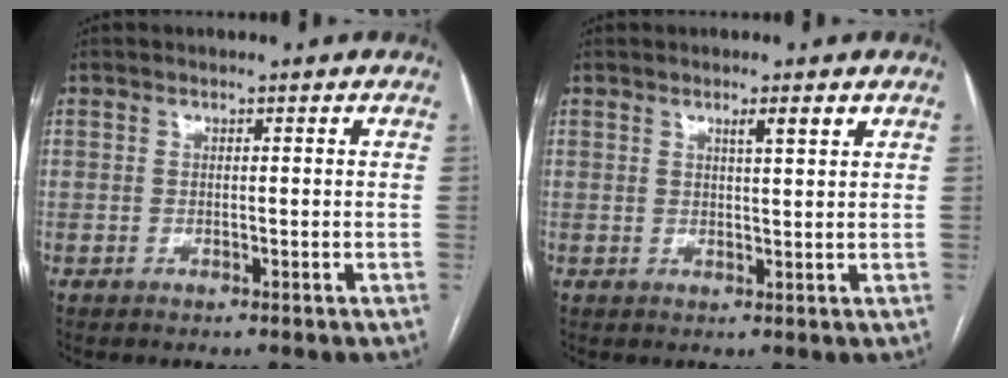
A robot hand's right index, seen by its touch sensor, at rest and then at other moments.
{"total": 2.3, "force": [1.5, 0.0, 1.8], "torque": [-0.034, -0.002, 0.024]}